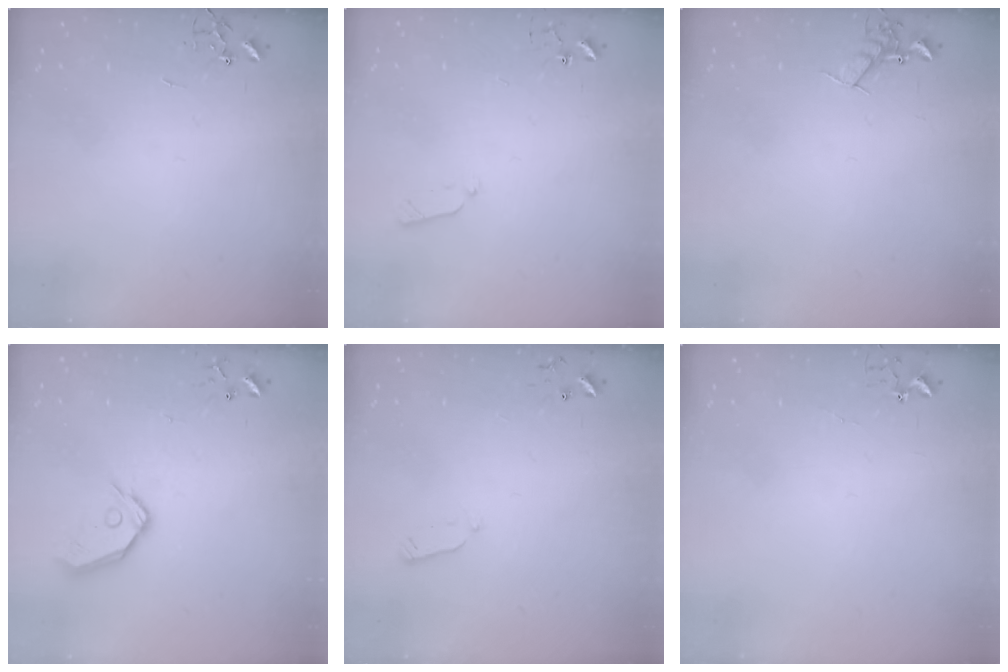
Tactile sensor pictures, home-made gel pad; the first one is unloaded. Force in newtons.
{"total": 5.6, "press": 5.6, "slide": 0.8}
{"total": 7.5, "press": 7.5, "slide": 0.8}
{"total": 11.5, "press": 11.4, "slide": 1.7}
{"total": 2.7, "press": 2.6, "slide": 0.4}
{"total": 3.4, "press": 3.4, "slide": 0.5}